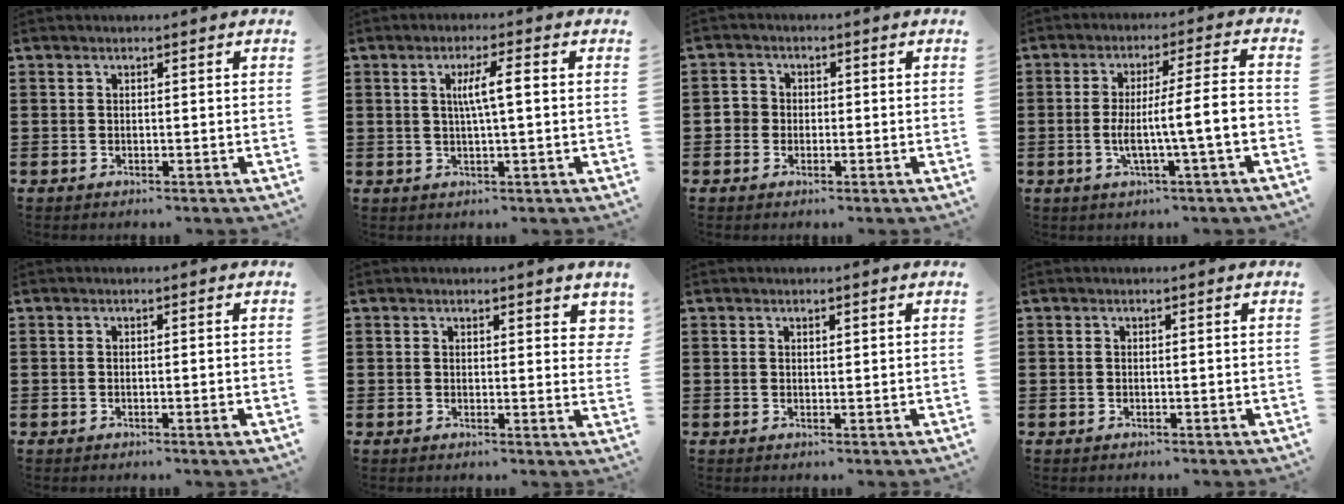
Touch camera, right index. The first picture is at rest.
{"total": 4.3, "force": [0.5, 0.3, 4.2], "torque": [-0.079, 0.002, 0.004]}
{"total": 2.3, "force": [-0.5, 2.1, 0.8], "torque": [-0.022, 0.008, -0.012]}
{"total": 8.5, "force": [-2.0, 0.3, 8.2], "torque": [-0.134, -0.006, -0.042]}
{"total": 1.2, "force": [-0.3, -0.1, 1.1], "torque": [-0.017, -0.006, -0.005]}
{"total": 1.8, "force": [1.5, 0.8, 0.5], "torque": [0.001, 0.000, 0.026]}
{"total": 0.6, "force": [0.5, 0.3, 0.3], "torque": [-0.006, 0.002, 0.009]}
{"total": 0.0}